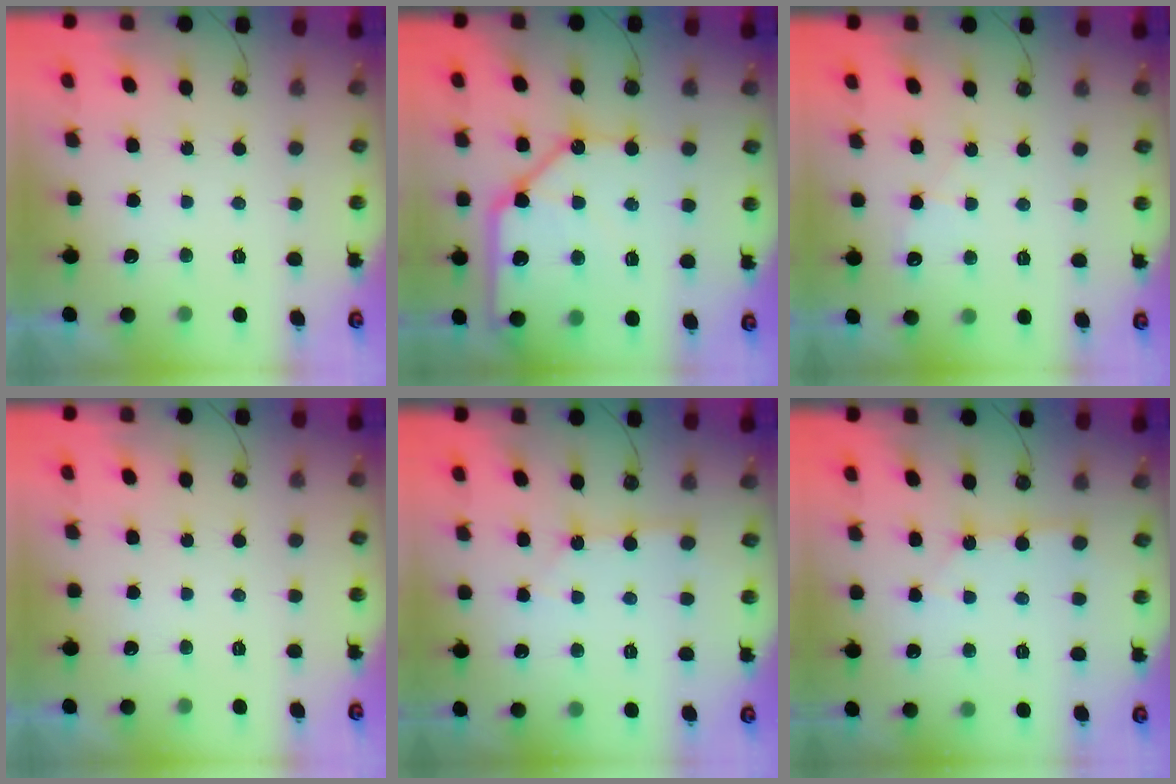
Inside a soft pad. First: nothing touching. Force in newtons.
{"total": 19.0, "press": 18.9, "slide": 2.5}
{"total": 4.4, "press": 4.4, "slide": 0.7}
{"total": 0.0}
{"total": 2.2, "press": 2.2, "slide": 0.3}
{"total": 2.4, "press": 2.4, "slide": 0.3}